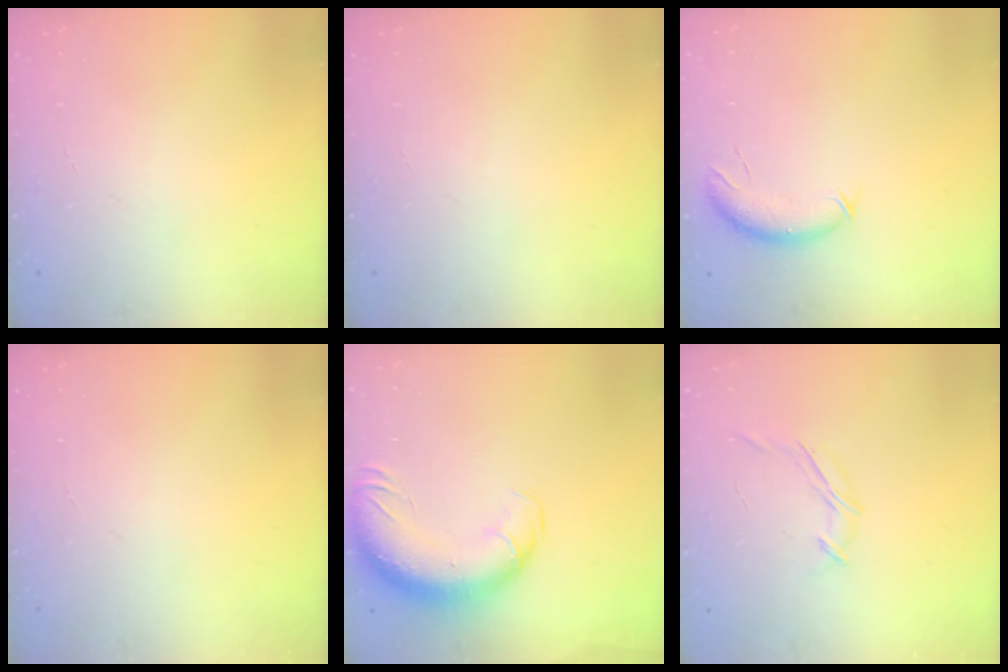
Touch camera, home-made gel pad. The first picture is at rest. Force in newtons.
{"total": 0.0}
{"total": 8.4, "press": 8.3, "slide": 1.3}
{"total": 0.0}
{"total": 17.1, "press": 16.6, "slide": 4.0}
{"total": 7.4, "press": 7.2, "slide": 1.6}